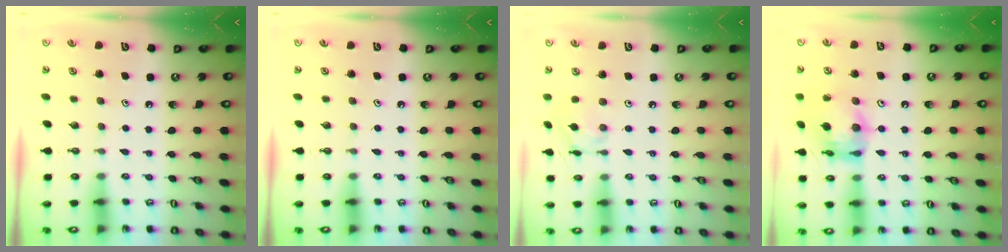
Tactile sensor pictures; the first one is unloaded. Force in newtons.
{"total": 0.0}
{"total": 8.4, "press": 8.4, "slide": 0.5}
{"total": 12.1, "press": 12.1, "slide": 1.3}